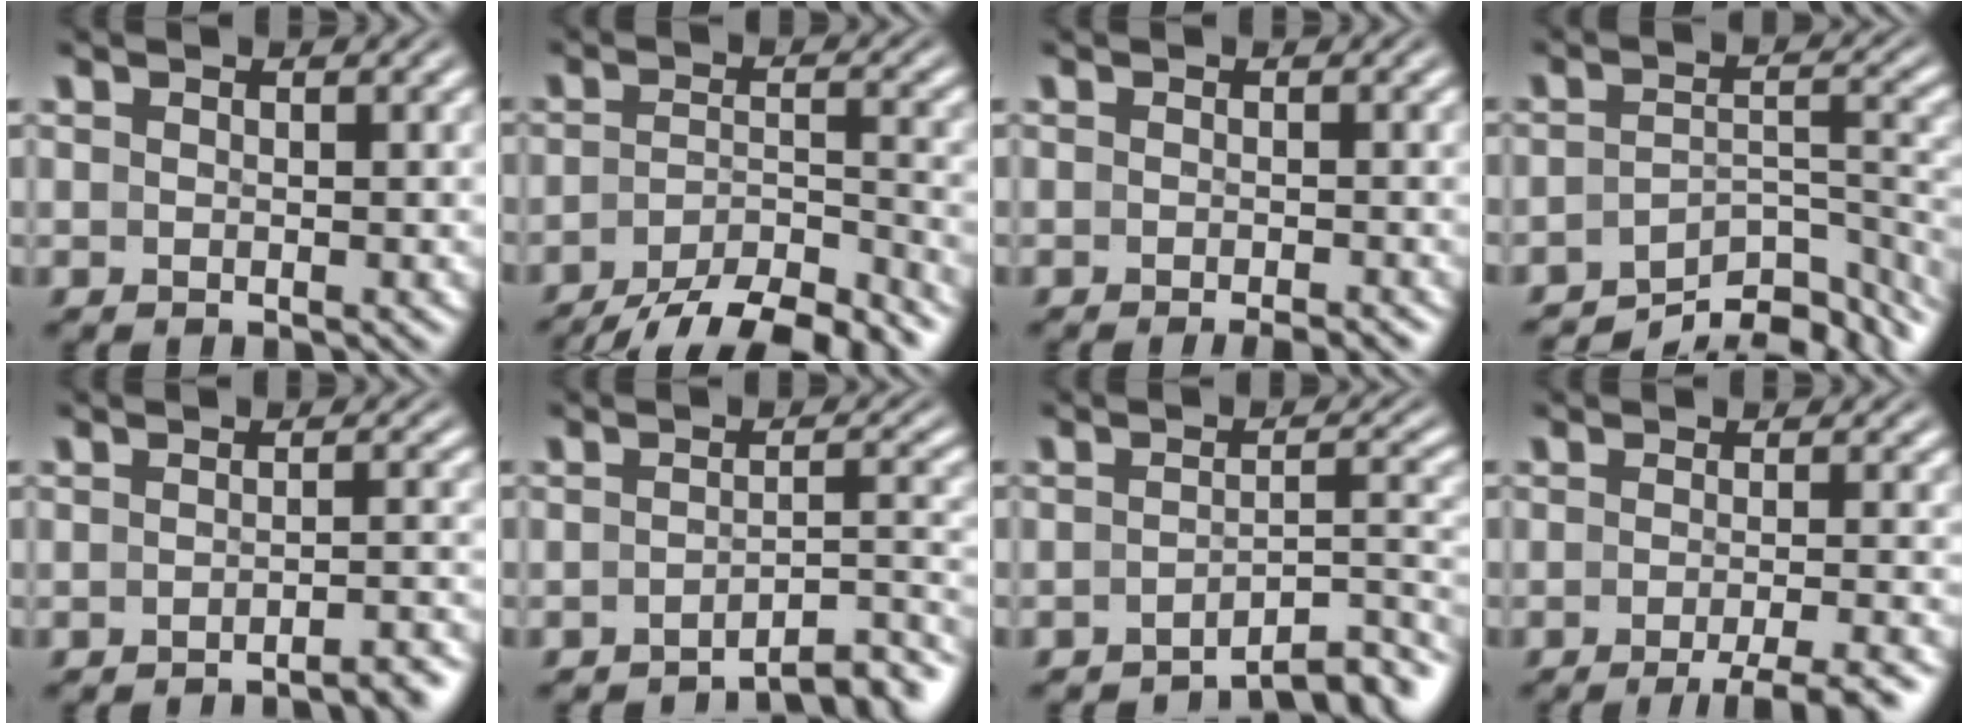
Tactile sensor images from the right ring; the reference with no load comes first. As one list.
[{"total": 6.8, "force": [-5.4, 2.3, 3.4], "torque": [-0.040, -0.018, -0.080]}, {"total": 2.0, "force": [-1.7, 0.0, 0.9], "torque": [-0.009, -0.003, -0.025]}, {"total": 10.8, "force": [-8.8, 4.1, 4.9], "torque": [-0.056, -0.026, -0.120]}, {"total": 4.4, "force": [-4.1, 0.3, 1.3], "torque": [-0.015, -0.004, -0.063]}, {"total": 4.9, "force": [-4.3, 0.6, 2.3], "torque": [-0.022, -0.004, -0.068]}, {"total": 5.4, "force": [-4.6, 0.9, 2.8], "torque": [-0.024, -0.004, -0.070]}, {"total": 5.1, "force": [-3.9, 0.7, 3.2], "torque": [-0.037, -0.002, -0.061]}]